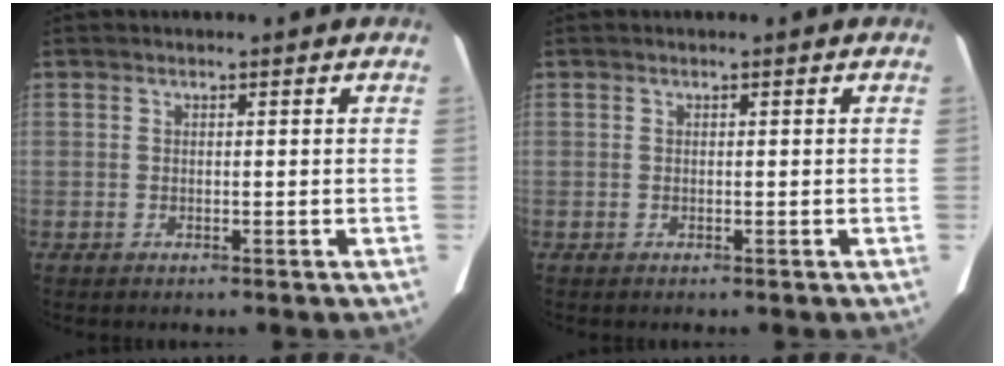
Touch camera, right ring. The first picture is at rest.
{"total": 0.0}